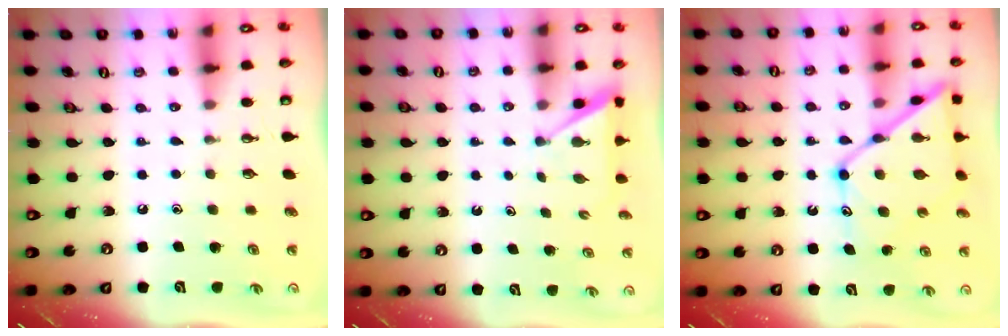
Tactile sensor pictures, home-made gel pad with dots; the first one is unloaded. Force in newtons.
{"total": 3.0, "press": 3.0, "slide": 0.3}
{"total": 16.0, "press": 15.9, "slide": 1.4}